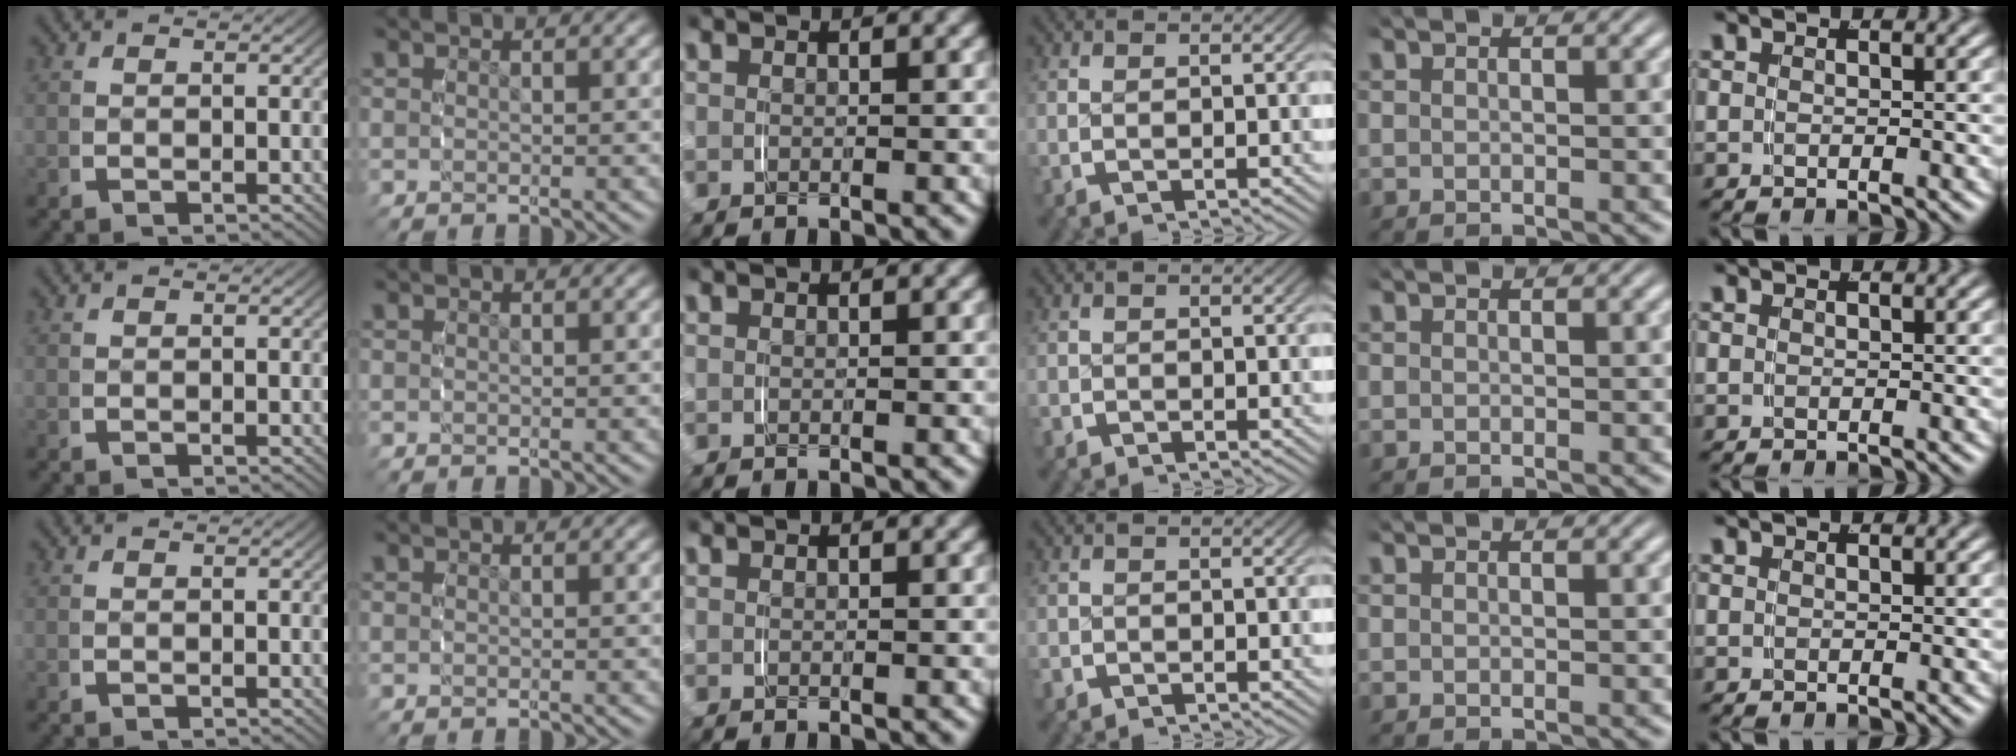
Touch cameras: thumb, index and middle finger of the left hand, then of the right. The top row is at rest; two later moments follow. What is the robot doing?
{"motion": "grasp_and_lifting", "object": "ribbon"}